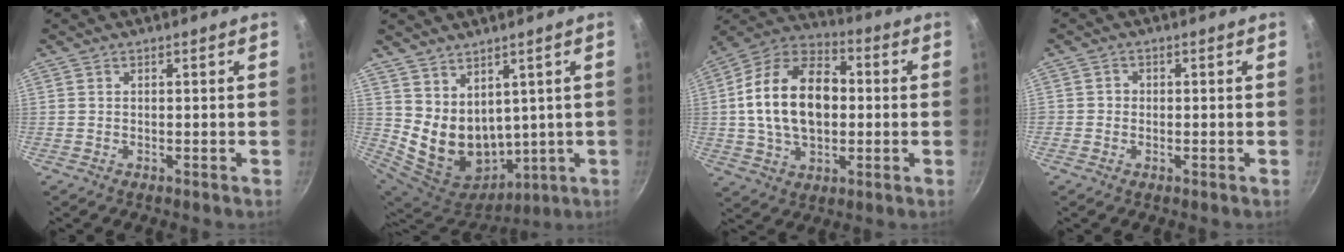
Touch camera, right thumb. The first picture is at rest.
{"total": 13.3, "force": [4.7, 9.7, 7.9], "torque": [-0.129, -0.034, 0.122]}
{"total": 19.5, "force": [0.7, 12.8, 14.6], "torque": [-0.225, 0.031, 0.001]}
{"total": 1.5, "force": [-0.4, 1.4, 0.3], "torque": [0.002, 0.004, -0.008]}